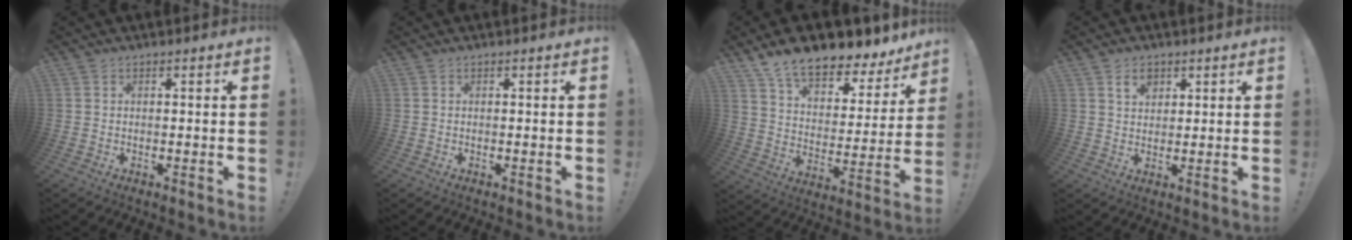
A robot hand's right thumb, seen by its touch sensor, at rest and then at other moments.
{"total": 0.0}
{"total": 13.8, "force": [11.4, 5.0, 5.9], "torque": [-0.108, -0.089, 0.200]}
{"total": 4.9, "force": [2.6, 3.4, 2.3], "torque": [-0.029, -0.004, 0.044]}